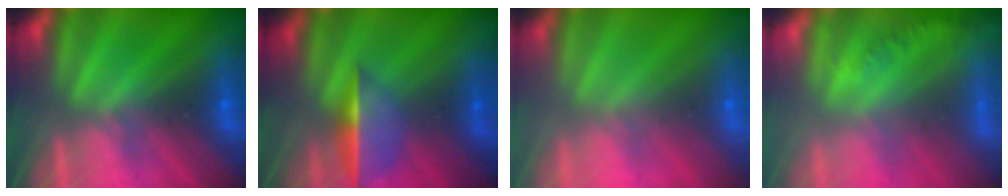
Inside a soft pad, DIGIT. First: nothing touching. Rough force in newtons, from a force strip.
{"total": 1.6}
{"total": 2.2}
{"total": 1.2}